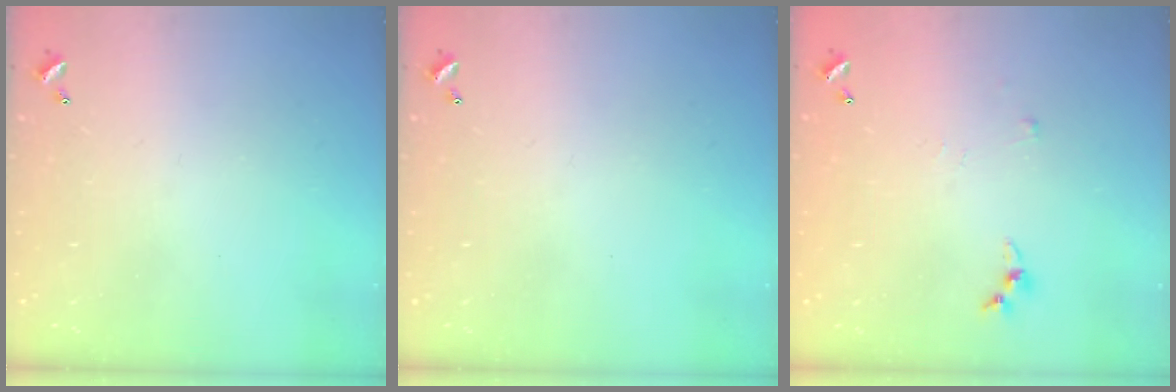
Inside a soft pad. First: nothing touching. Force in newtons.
{"total": 0.0}
{"total": 3.7, "press": 3.7, "slide": 0.5}